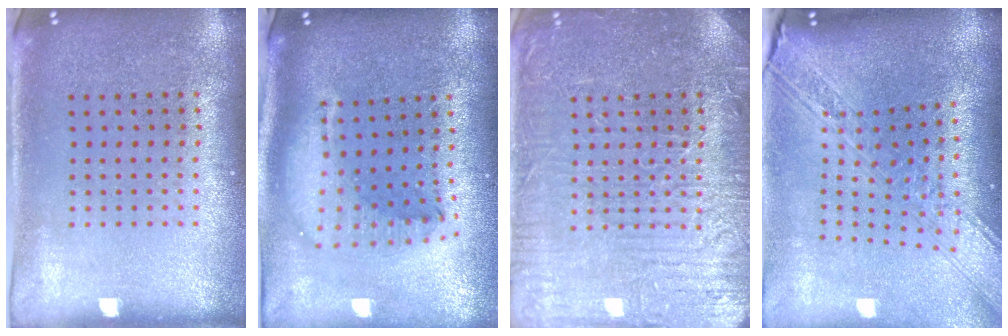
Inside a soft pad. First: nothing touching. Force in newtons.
{"total": 2.2, "press": 1.7, "slide": 1.4}
{"total": 6.4, "press": 6.4, "slide": 0.9}
{"total": 3.3, "press": 2.5, "slide": 2.1}